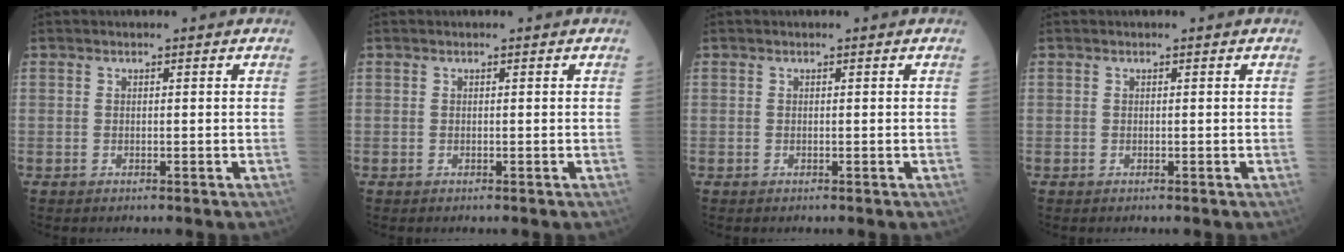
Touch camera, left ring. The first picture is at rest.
{"total": 0.0}
{"total": 0.0}
{"total": 0.0}